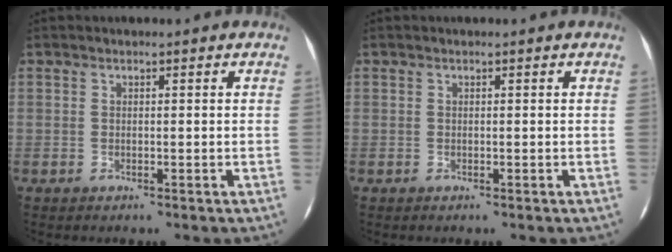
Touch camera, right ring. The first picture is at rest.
{"total": 0.0}